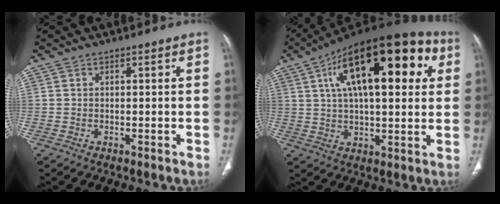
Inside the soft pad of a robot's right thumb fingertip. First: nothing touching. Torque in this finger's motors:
{"motor_torque": [0.14, 4.86, 2.32, 0.45, 0.73]}